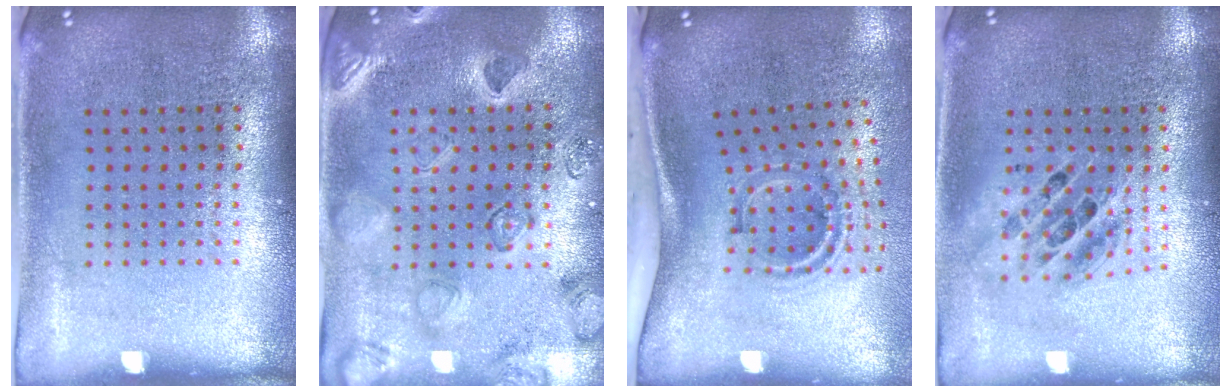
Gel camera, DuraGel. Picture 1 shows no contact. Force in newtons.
{"total": 2.3, "press": 2.3, "slide": 0.6}
{"total": 1.7, "press": 1.1, "slide": 1.3}
{"total": 1.5, "press": 1.3, "slide": 0.8}